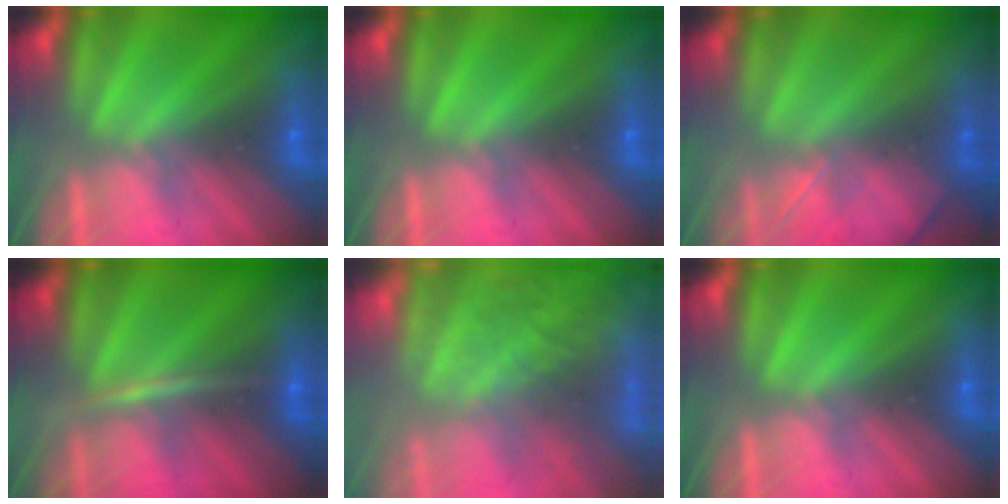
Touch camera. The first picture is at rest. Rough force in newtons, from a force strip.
{"total": 0.0}
{"total": 2.0}
{"total": 3.0}
{"total": 7.3}
{"total": 0.0}